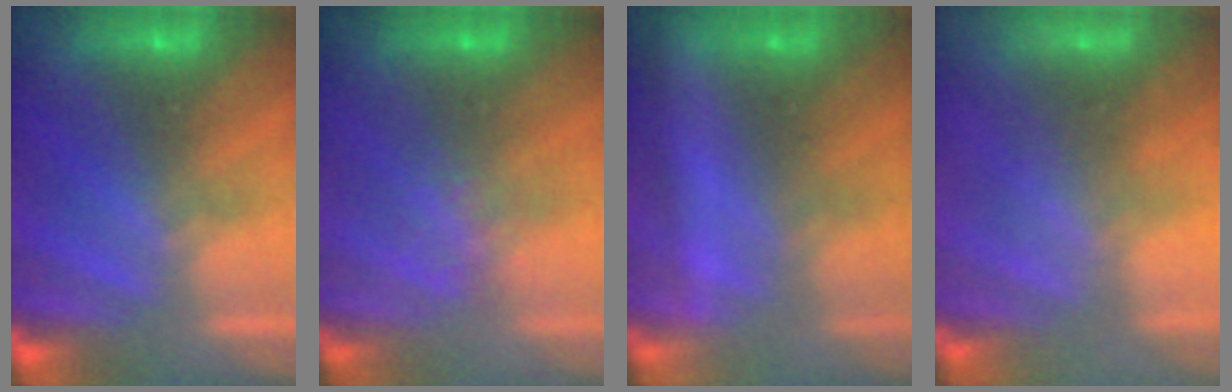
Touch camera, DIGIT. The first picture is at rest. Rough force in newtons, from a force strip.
{"total": 1.2}
{"total": 2.4}
{"total": 2.2}